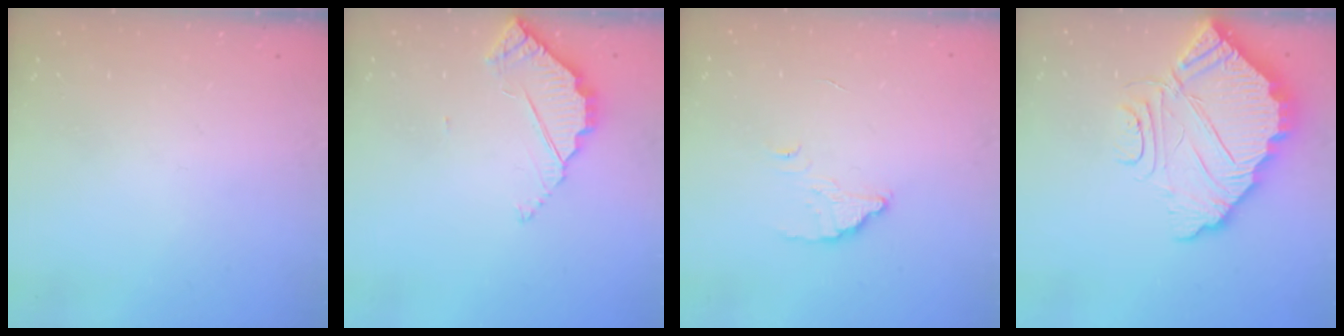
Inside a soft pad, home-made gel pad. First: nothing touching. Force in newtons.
{"total": 3.8, "press": 3.8, "slide": 0.3}
{"total": 2.6, "press": 2.6, "slide": 0.1}
{"total": 10.3, "press": 10.3, "slide": 0.6}